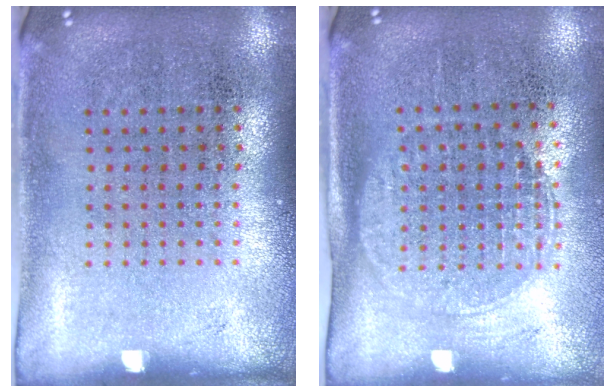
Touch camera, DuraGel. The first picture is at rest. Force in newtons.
{"total": 1.5, "press": 1.3, "slide": 0.8}